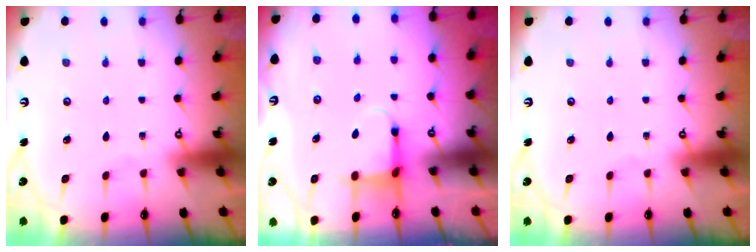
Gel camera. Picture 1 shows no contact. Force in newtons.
{"total": 4.0, "press": 3.8, "slide": 1.2}
{"total": 0.0}